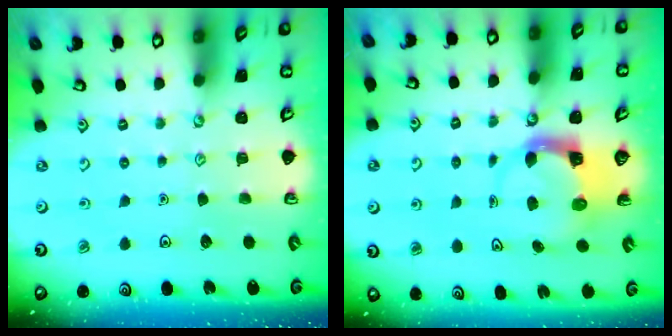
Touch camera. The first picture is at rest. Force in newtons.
{"total": 3.6, "press": 3.6, "slide": 0.5}